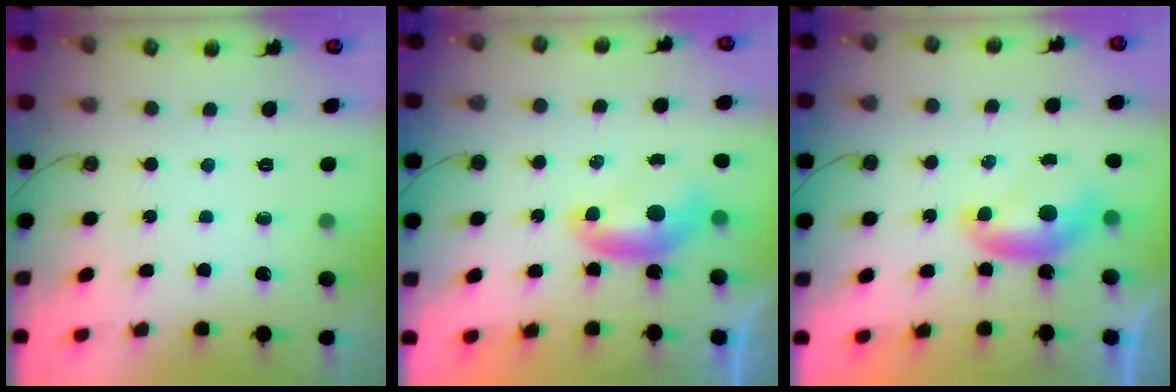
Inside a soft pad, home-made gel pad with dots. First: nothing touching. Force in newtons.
{"total": 0.0}
{"total": 0.0}